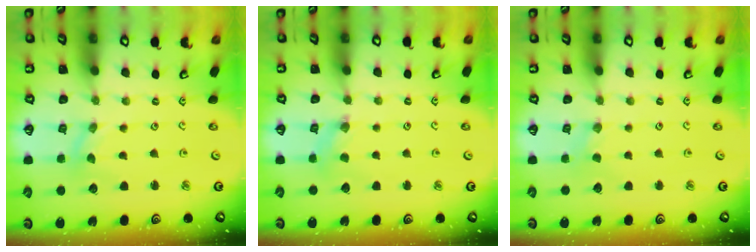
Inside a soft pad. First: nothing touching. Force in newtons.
{"total": 0.9, "press": 0.9, "slide": 0.3}
{"total": 0.0}